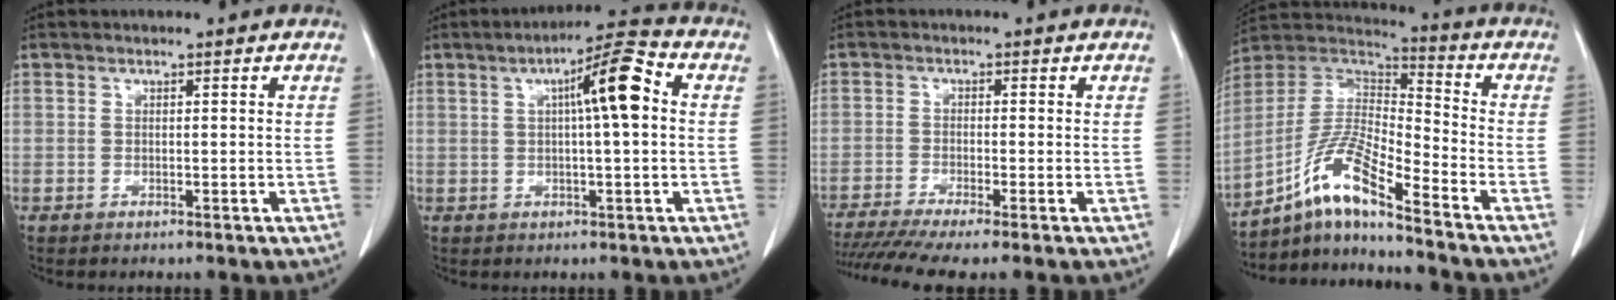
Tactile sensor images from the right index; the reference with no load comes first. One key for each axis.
{"total": 8.5, "fx": 1.5, "fy": 0.7, "fz": 8.3, "tx": -0.134, "ty": 0.020, "tz": 0.018}
{"total": 8.5, "fx": -6.7, "fy": -0.3, "fz": 5.2, "tx": -0.083, "ty": -0.013, "tz": -0.110}
{"total": 12.6, "fx": -8.6, "fy": 0.7, "fz": 9.1, "tx": -0.192, "ty": 0.011, "tz": -0.161}